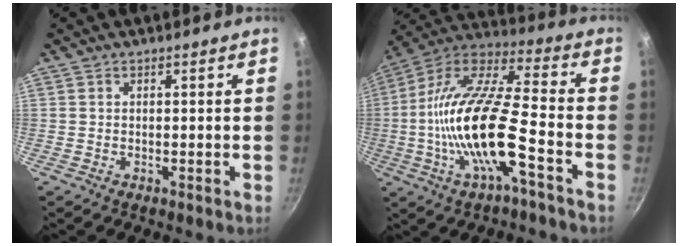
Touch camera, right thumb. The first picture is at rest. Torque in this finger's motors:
{"motor_torque": [0.19, 1.64, 2.41, -0.33, 0.72]}